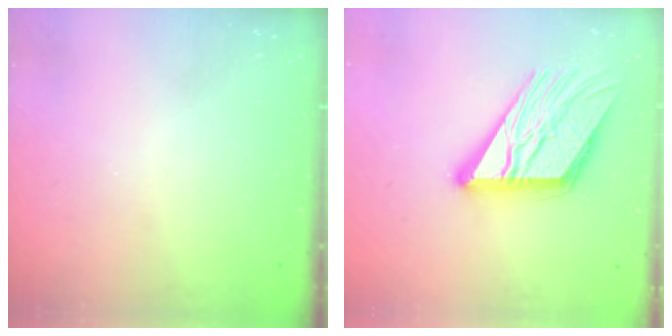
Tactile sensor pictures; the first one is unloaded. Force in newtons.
{"total": 17.8, "press": 17.7, "slide": 2.1}